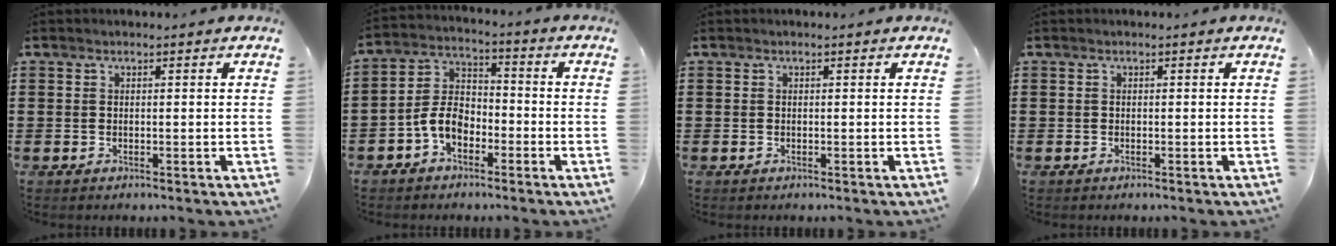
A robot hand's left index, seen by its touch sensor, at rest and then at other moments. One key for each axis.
{"total": 6.1, "fx": -3.4, "fy": 3.7, "fz": 3.5, "tx": -0.092, "ty": 0.008, "tz": -0.073}
{"total": 0.0}
{"total": 0.0}